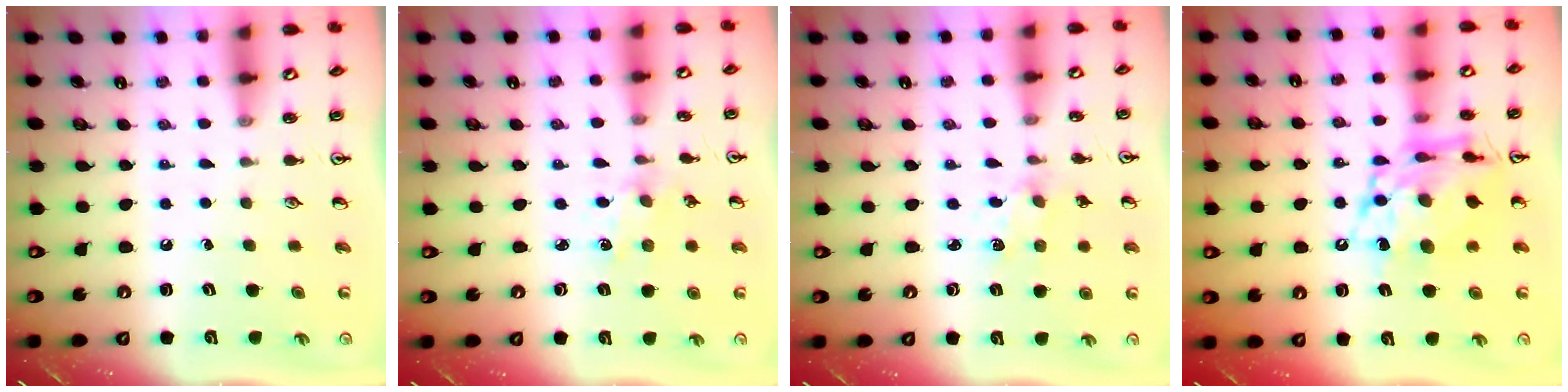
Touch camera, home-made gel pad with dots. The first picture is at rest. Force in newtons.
{"total": 2.0, "press": 2.0, "slide": 0.4}
{"total": 1.8, "press": 1.7, "slide": 0.5}
{"total": 15.9, "press": 15.8, "slide": 1.2}